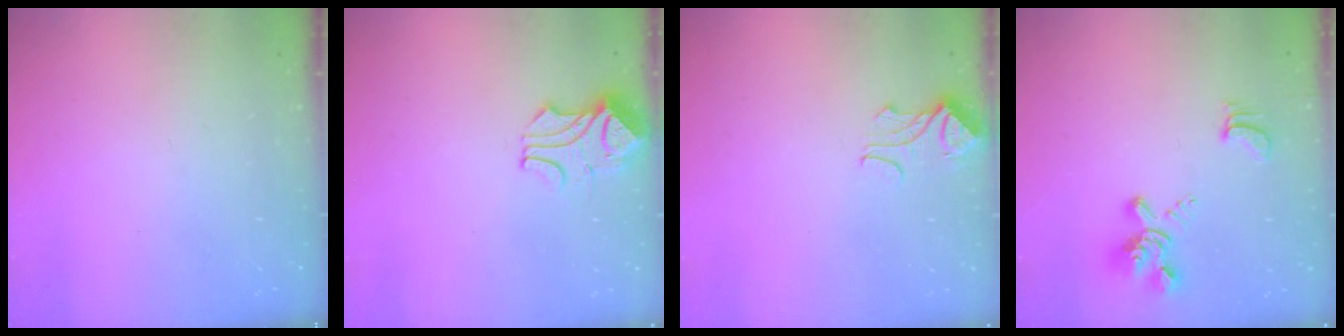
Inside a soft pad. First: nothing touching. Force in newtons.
{"total": 3.3, "press": 3.2, "slide": 1.0}
{"total": 1.2, "press": 0.6, "slide": 1.0}
{"total": 4.2, "press": 3.9, "slide": 1.4}